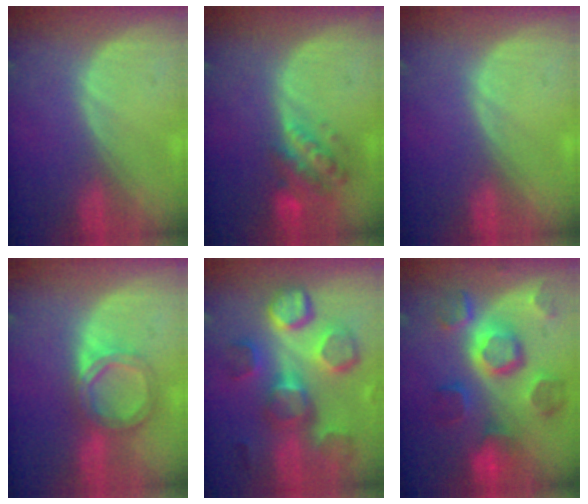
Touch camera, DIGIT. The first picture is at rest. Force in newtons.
{"total": 6.1, "press": 5.8, "slide": 2.0}
{"total": 0.0}
{"total": 6.1, "press": 5.4, "slide": 2.9}
{"total": 11.3, "press": 10.8, "slide": 3.2}
{"total": 11.1, "press": 9.9, "slide": 5.2}